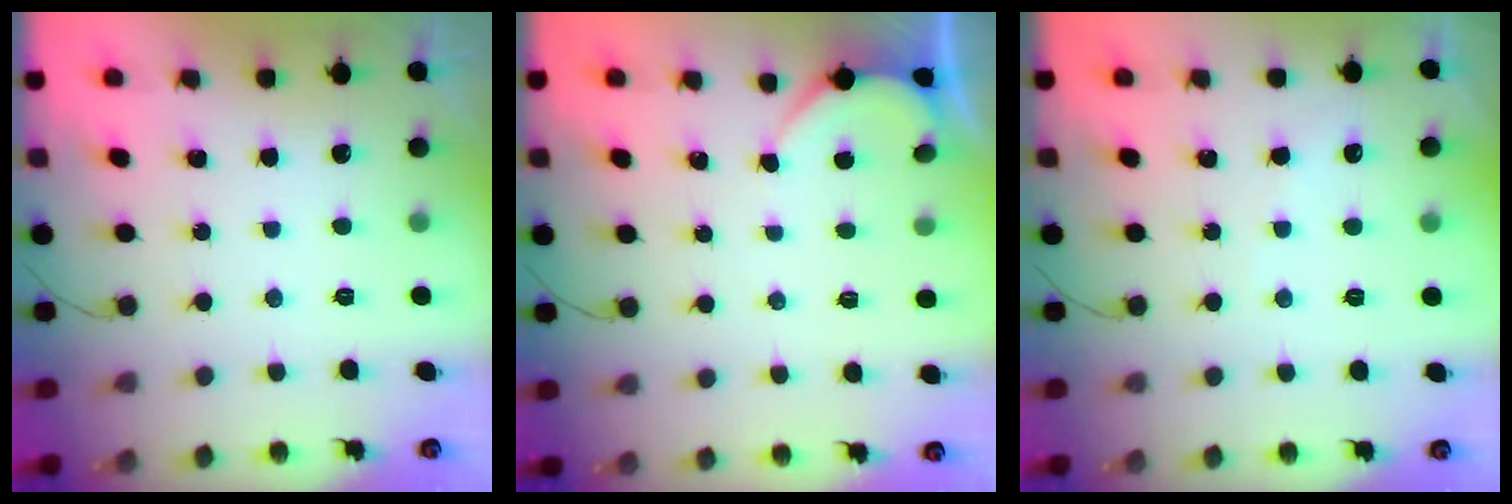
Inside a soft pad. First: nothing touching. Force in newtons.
{"total": 2.1, "press": 2.1, "slide": 0.3}
{"total": 2.0, "press": 2.0, "slide": 0.3}